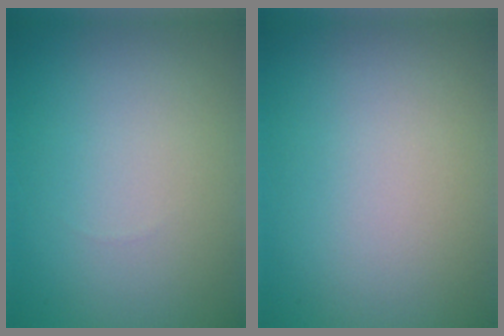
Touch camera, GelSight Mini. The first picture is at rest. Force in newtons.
{"total": 0.0}